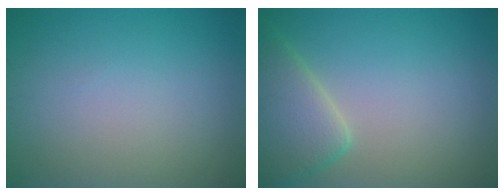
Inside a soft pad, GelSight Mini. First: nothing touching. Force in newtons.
{"total": 5.3, "press": 5.3, "slide": 0.4}